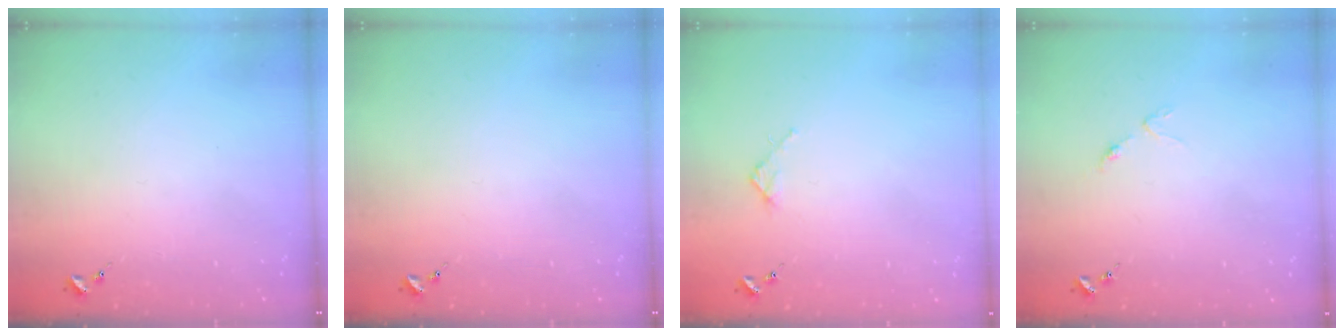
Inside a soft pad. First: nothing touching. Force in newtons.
{"total": 0.0}
{"total": 2.7, "press": 2.7, "slide": 0.3}
{"total": 3.1, "press": 3.0, "slide": 0.4}